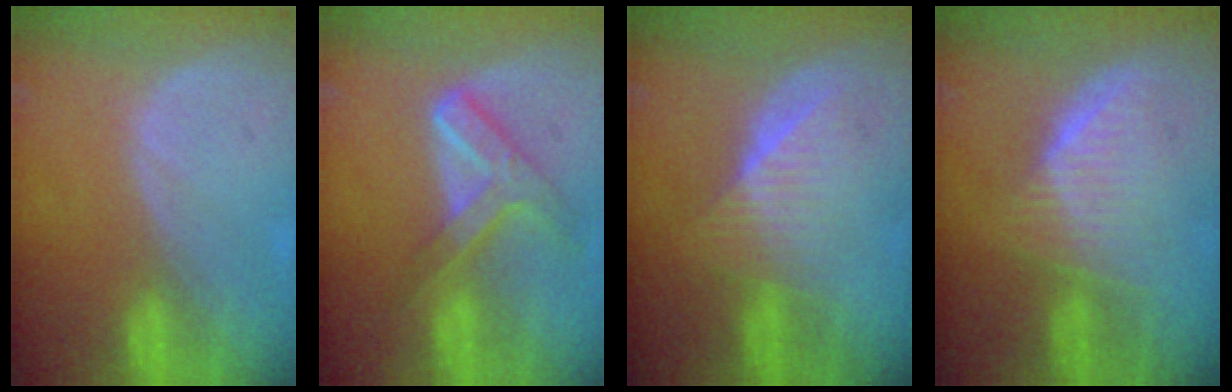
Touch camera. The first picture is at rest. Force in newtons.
{"total": 7.2, "press": 6.1, "slide": 3.8}
{"total": 6.5, "press": 6.1, "slide": 2.2}
{"total": 5.9, "press": 5.9, "slide": 0.4}